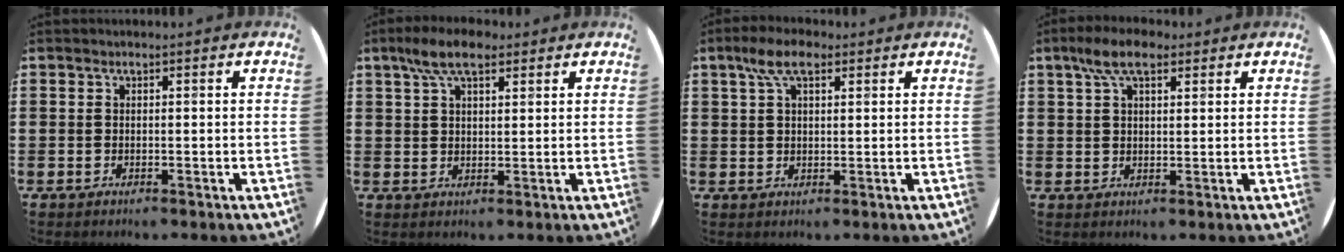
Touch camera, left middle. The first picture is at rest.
{"total": 6.4, "force": [4.4, 2.7, 3.8], "torque": [-0.077, 0.004, 0.080]}
{"total": 5.7, "force": [3.4, 2.7, 3.8], "torque": [-0.074, 0.008, 0.059]}
{"total": 6.2, "force": [4.1, 2.8, 3.8], "torque": [-0.076, 0.007, 0.073]}